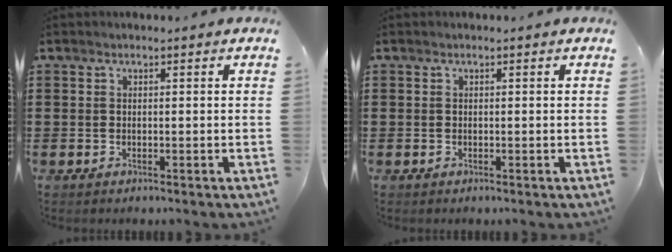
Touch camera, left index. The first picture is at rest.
{"total": 0.0}